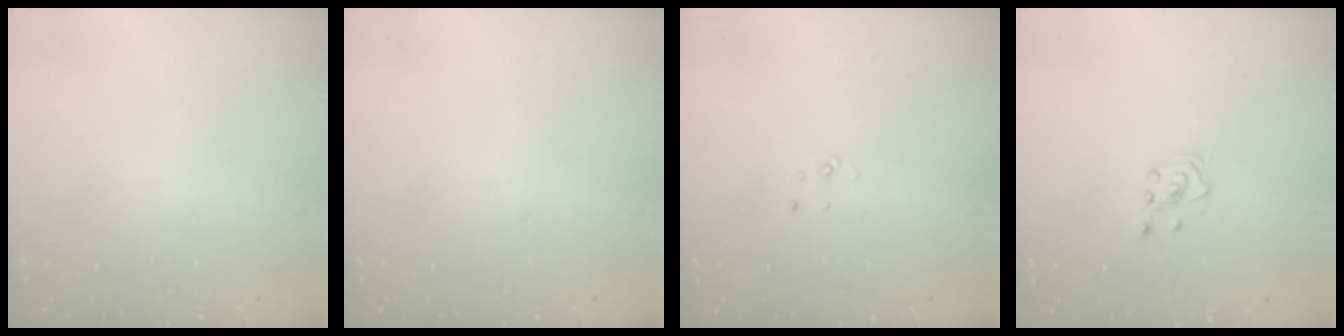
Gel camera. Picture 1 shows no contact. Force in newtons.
{"total": 0.0}
{"total": 2.7, "press": 2.7, "slide": 0.3}
{"total": 2.1, "press": 2.1, "slide": 0.1}